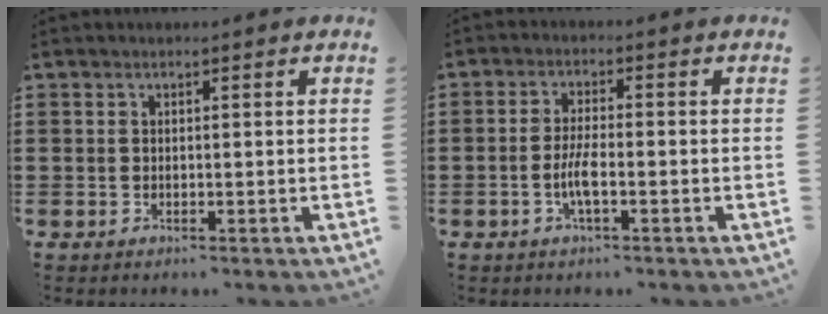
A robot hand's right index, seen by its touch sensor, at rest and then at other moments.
{"total": 4.0, "force": [-1.3, 0.9, 3.7], "torque": [-0.086, -0.005, -0.031]}